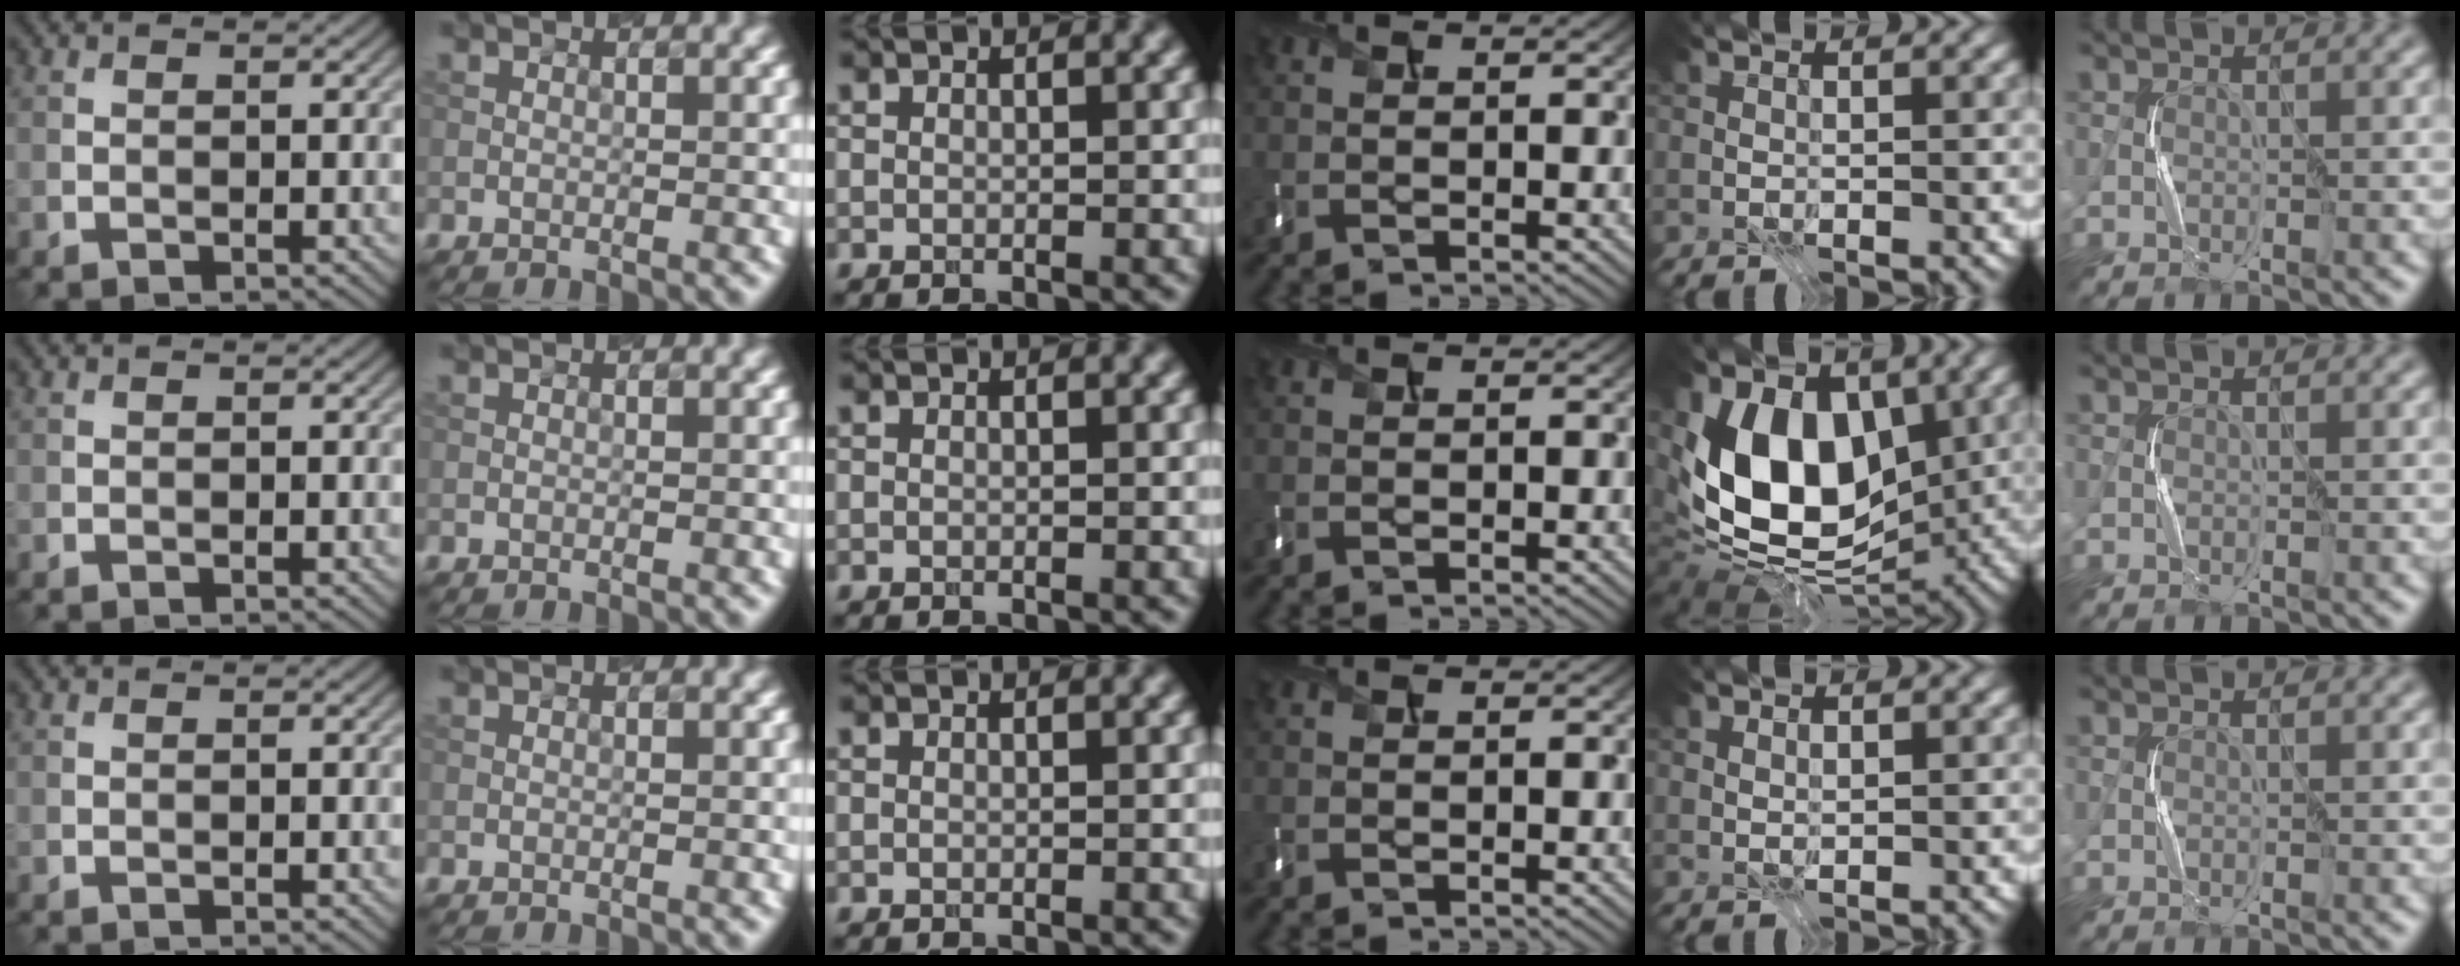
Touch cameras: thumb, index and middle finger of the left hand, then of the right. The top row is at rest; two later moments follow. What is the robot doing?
{"motion": "press", "object": "mouse"}